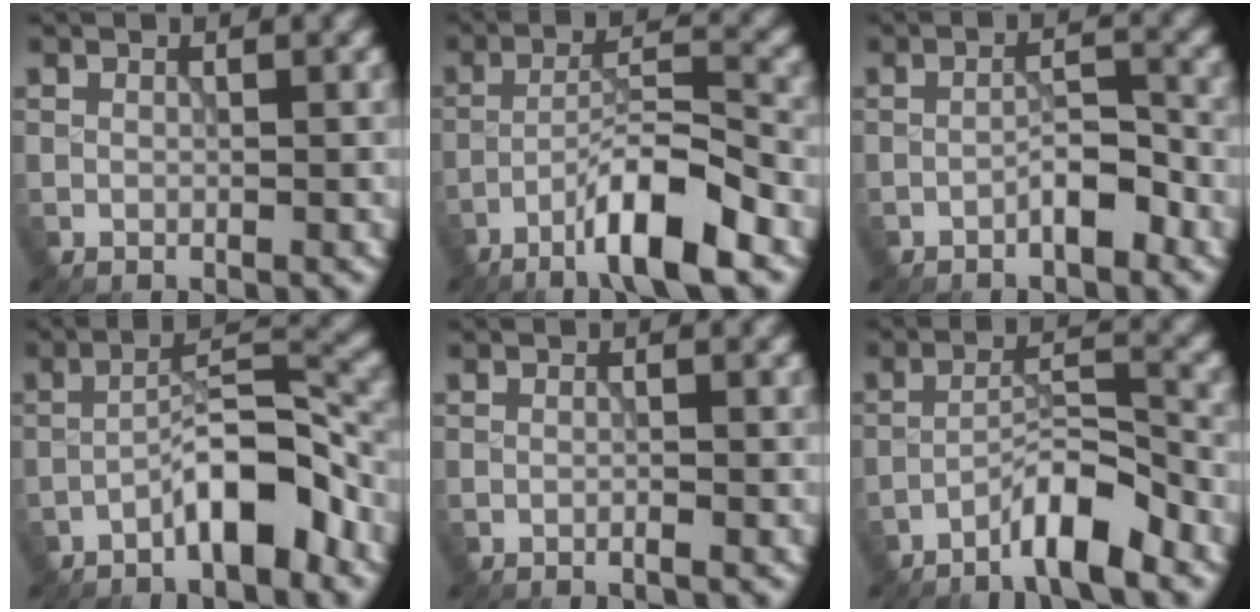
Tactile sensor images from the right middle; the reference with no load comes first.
{"total": 7.4, "force": [-4.5, 1.0, 5.8], "torque": [-0.096, 0.013, -0.084]}
{"total": 2.7, "force": [-1.7, 0.7, 2.0], "torque": [-0.031, 0.011, -0.030]}
{"total": 6.1, "force": [-3.5, 1.6, 4.8], "torque": [-0.075, 0.022, -0.064]}
{"total": 0.6, "force": [-0.4, 0.0, 0.4], "torque": [-0.009, -0.001, -0.008]}
{"total": 4.8, "force": [-3.5, 0.6, 3.2], "torque": [-0.055, 0.013, -0.069]}